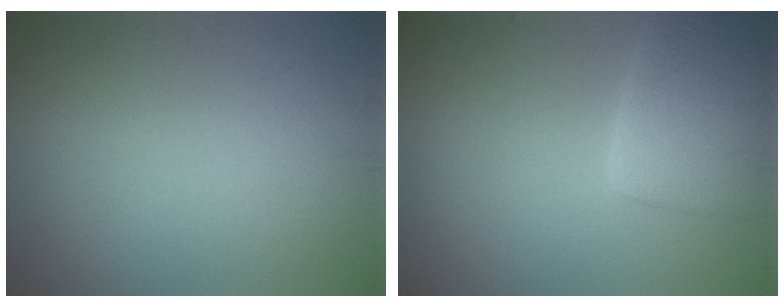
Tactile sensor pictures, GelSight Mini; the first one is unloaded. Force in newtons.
{"total": 5.7, "press": 5.7, "slide": 0.7}